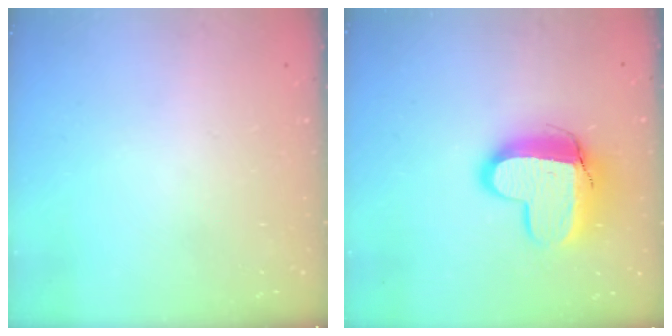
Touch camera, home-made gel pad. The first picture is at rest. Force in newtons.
{"total": 12.7, "press": 12.7, "slide": 1.4}